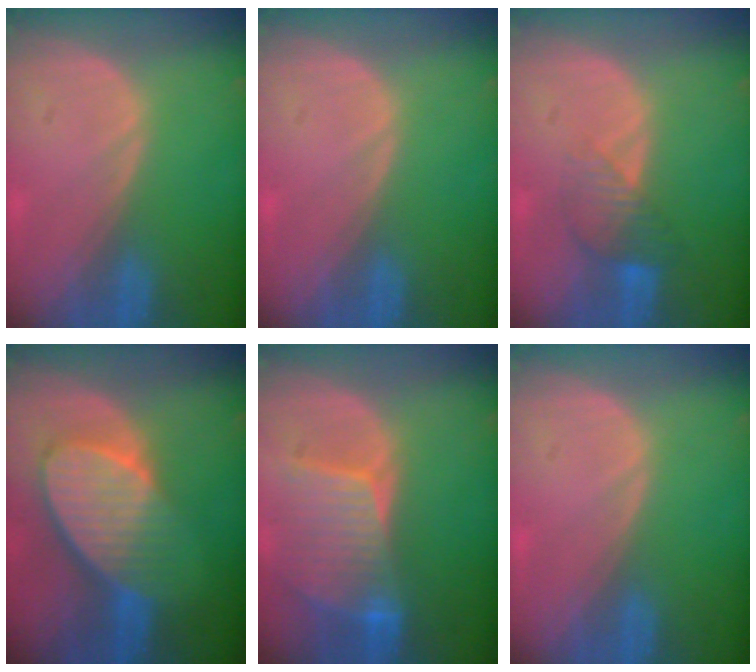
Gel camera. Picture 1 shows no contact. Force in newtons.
{"total": 0.0}
{"total": 4.4, "press": 3.8, "slide": 2.2}
{"total": 9.4, "press": 8.3, "slide": 4.6}
{"total": 8.6, "press": 7.7, "slide": 3.8}
{"total": 0.0}